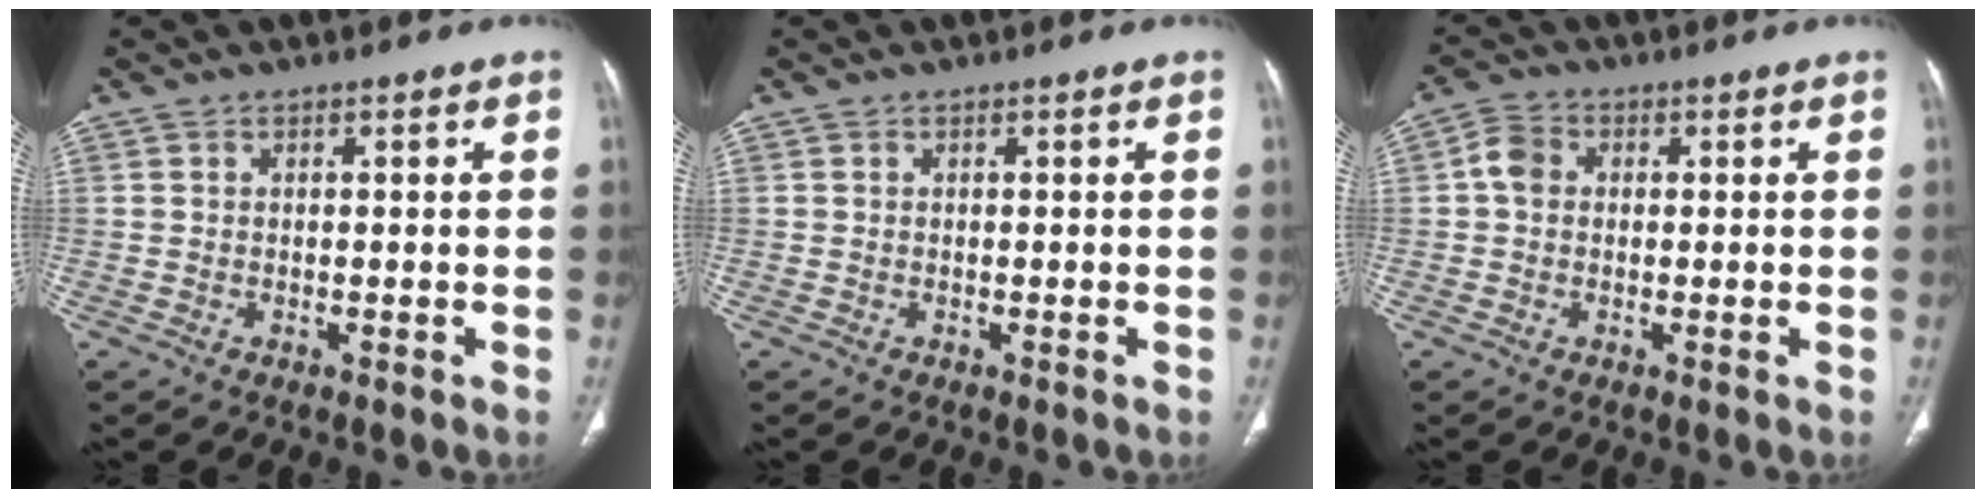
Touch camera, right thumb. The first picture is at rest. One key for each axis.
{"total": 0.0}
{"total": 3.9, "fx": 0.3, "fy": 3.2, "fz": 2.2, "tx": -0.037, "ty": 0.011, "tz": -0.002}